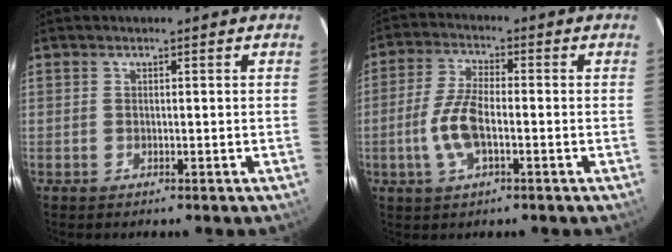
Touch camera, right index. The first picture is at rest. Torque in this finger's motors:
{"motor_torque": [1.35, -0.42, 0.37, 0.07]}